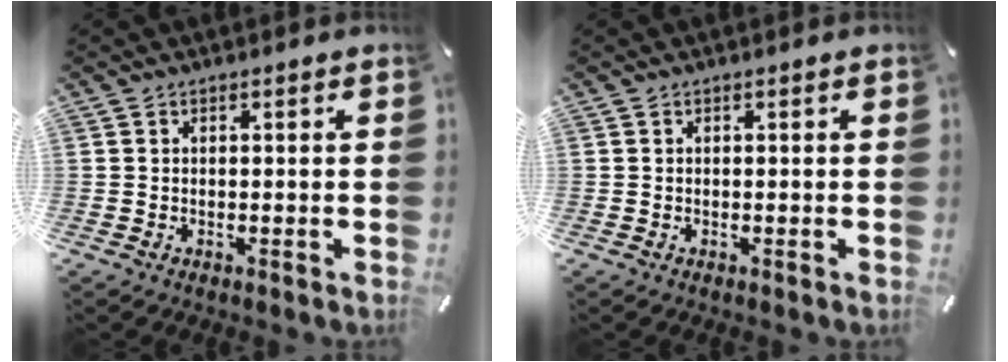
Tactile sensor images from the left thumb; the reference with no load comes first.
{"total": 0.0}